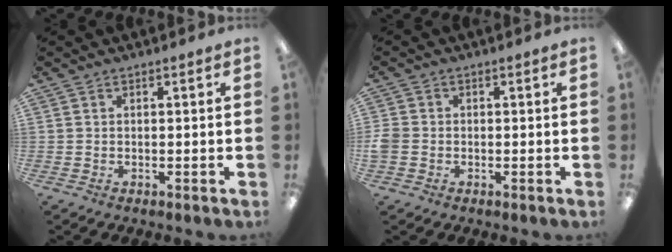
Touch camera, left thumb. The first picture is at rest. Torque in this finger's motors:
{"motor_torque": [0.00, 0.00, 0.15, -0.15, 0.00]}